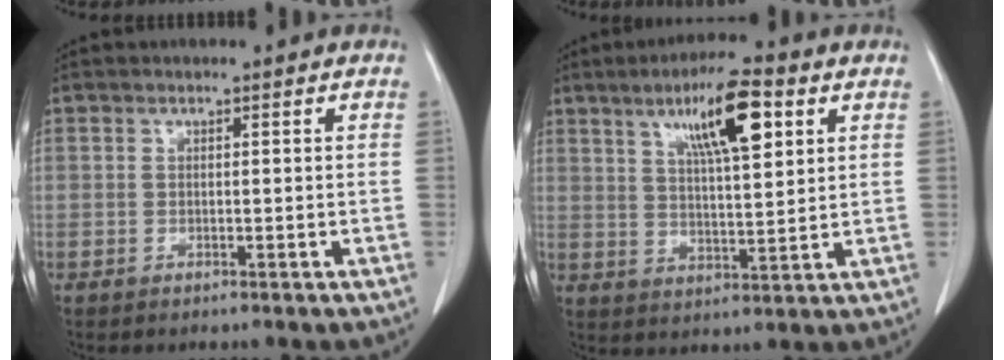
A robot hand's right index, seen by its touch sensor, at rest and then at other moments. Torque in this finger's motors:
{"motor_torque": [0.65, 0.59, 0.29, 0.12]}